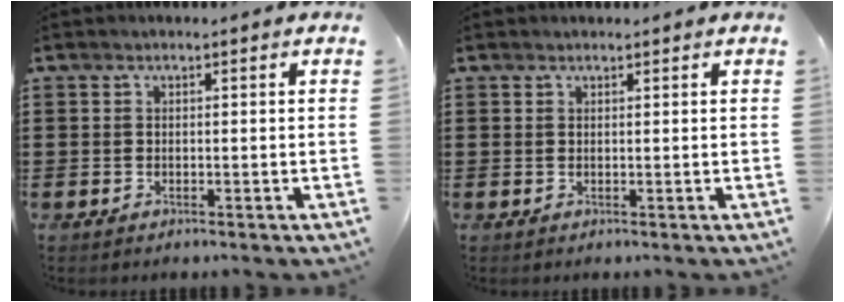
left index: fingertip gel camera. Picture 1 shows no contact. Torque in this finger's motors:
{"motor_torque": [1.37, -0.78, -0.05, 0.00]}